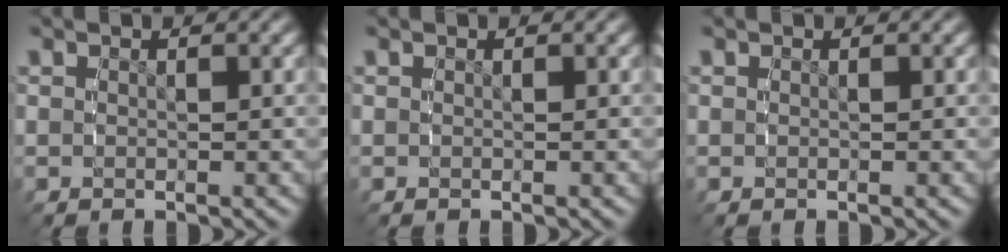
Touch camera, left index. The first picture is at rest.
{"total": 0.0}
{"total": 0.0}